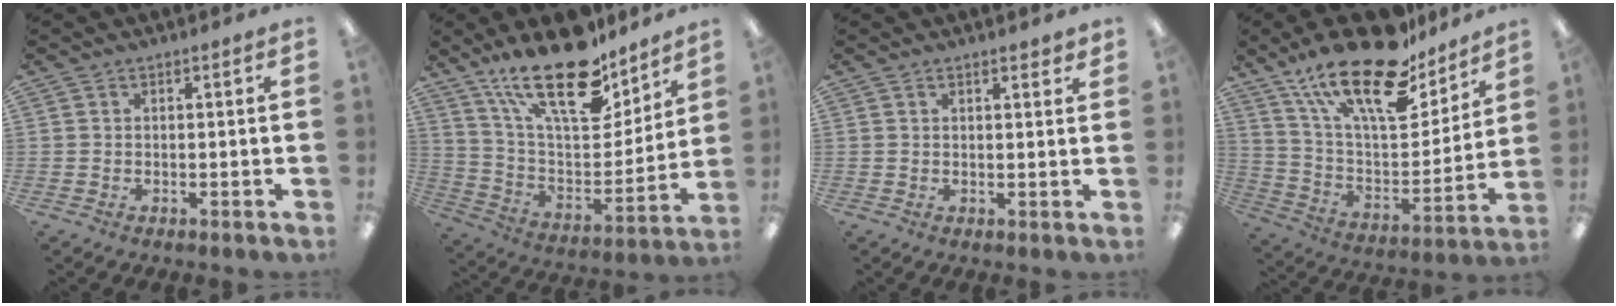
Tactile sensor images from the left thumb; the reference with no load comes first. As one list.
[{"total": 25.1, "force": [17.8, 10.0, 14.7], "torque": [-0.253, -0.110, 0.305]}, {"total": 1.8, "force": [1.5, 0.4, 0.8], "torque": [-0.010, -0.004, 0.026]}, {"total": 25.6, "force": [17.7, 9.8, 15.6], "torque": [-0.254, -0.105, 0.305]}]